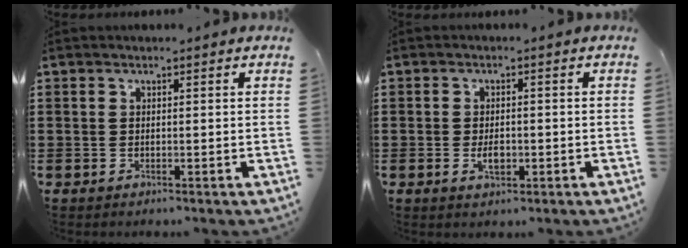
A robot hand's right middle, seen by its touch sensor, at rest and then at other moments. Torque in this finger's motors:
{"motor_torque": [1.08, 0.19, 0.06, 0.06]}